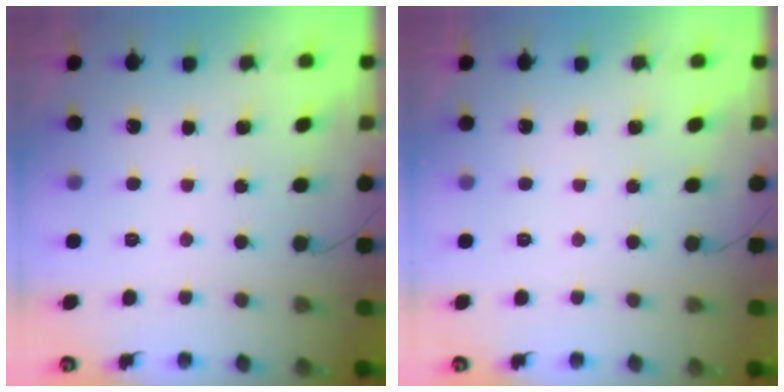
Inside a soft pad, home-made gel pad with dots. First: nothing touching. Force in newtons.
{"total": 0.0}